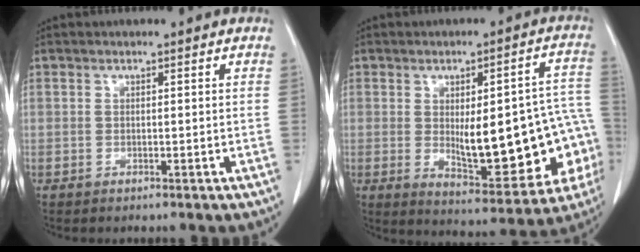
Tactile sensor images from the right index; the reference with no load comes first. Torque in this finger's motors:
{"motor_torque": [1.47, -0.66, 0.57, 0.08]}